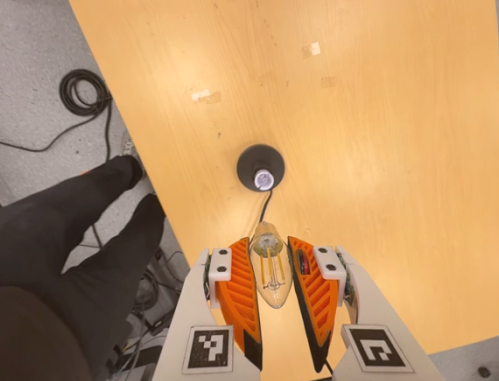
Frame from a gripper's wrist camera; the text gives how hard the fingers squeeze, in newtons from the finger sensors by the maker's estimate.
{"total": 13.4, "left": 13.6, "right": 13.2}